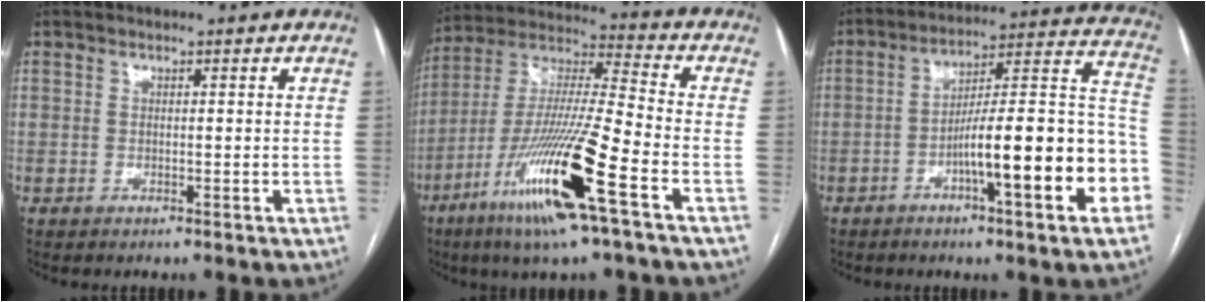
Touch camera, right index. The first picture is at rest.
{"total": 18.9, "force": [-9.0, 0.3, 16.6], "torque": [-0.354, -0.035, -0.173]}
{"total": 19.0, "force": [-6.2, 2.1, 17.8], "torque": [-0.203, 0.030, -0.086]}